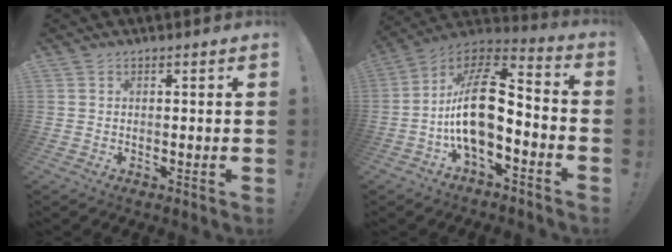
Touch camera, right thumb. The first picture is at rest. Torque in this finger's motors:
{"motor_torque": [2.50, 2.54, 0.66, -0.42, 0.33]}